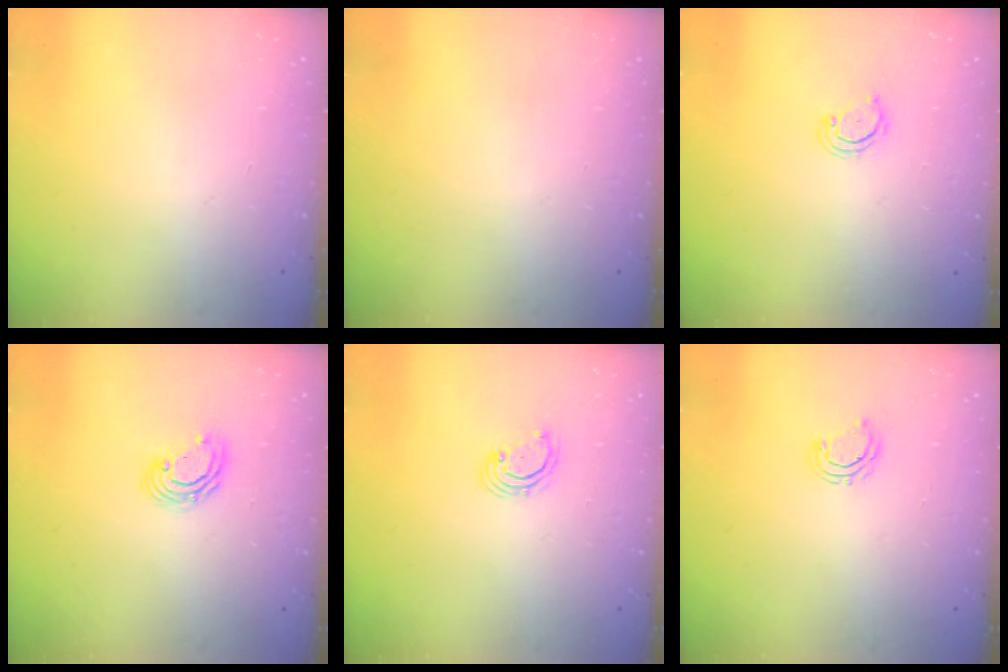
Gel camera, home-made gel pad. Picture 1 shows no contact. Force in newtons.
{"total": 0.0}
{"total": 3.7, "press": 3.7, "slide": 0.3}
{"total": 7.0, "press": 7.0, "slide": 0.8}
{"total": 2.5, "press": 2.5, "slide": 0.3}
{"total": 5.6, "press": 5.4, "slide": 1.4}